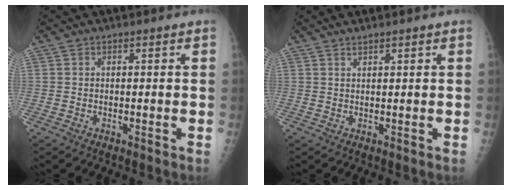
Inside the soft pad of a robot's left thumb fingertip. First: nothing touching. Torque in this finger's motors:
{"motor_torque": [-0.04, -0.01, -0.25, -0.26, -0.02]}